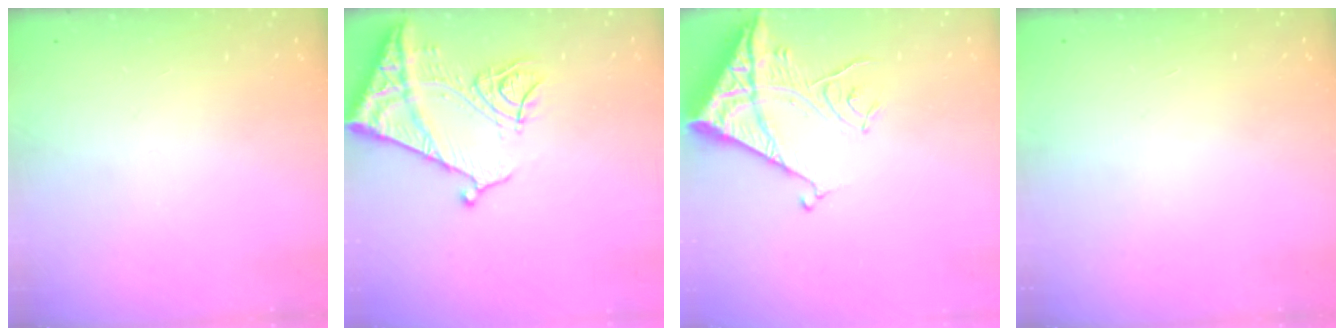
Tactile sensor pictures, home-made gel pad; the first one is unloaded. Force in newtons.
{"total": 15.7, "press": 15.6, "slide": 1.7}
{"total": 13.7, "press": 13.6, "slide": 1.1}
{"total": 1.5, "press": 1.5, "slide": 0.1}